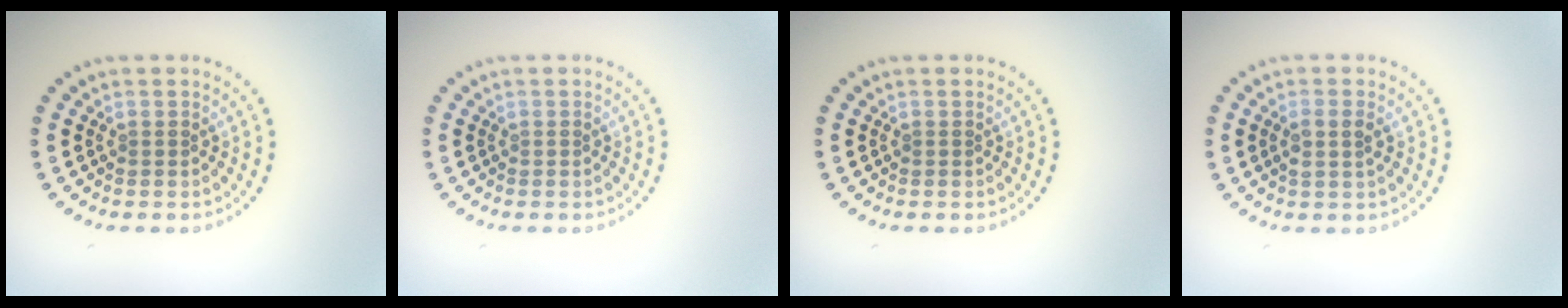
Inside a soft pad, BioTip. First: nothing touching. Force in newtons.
{"total": 0.0}
{"total": 0.0}
{"total": 1.7, "press": 1.6, "slide": 0.6}